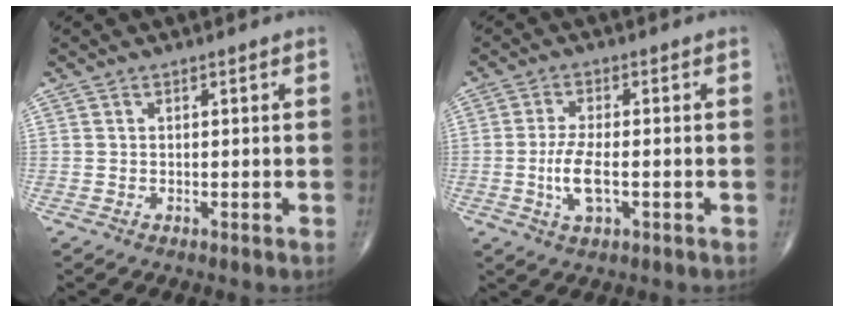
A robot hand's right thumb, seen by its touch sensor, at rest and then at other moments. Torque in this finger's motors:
{"motor_torque": [1.69, 2.15, 0.62, 0.29, 0.25]}